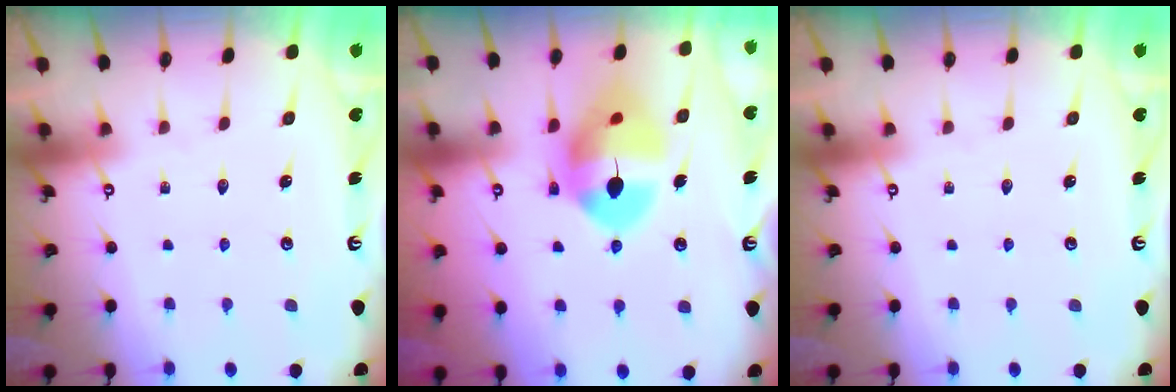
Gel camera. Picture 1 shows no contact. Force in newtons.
{"total": 13.6, "press": 13.5, "slide": 1.7}
{"total": 0.0}